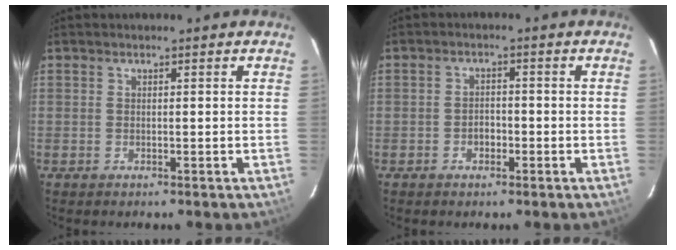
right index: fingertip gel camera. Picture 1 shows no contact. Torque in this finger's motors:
{"motor_torque": [-0.04, 0.03, -0.01, 0.00]}